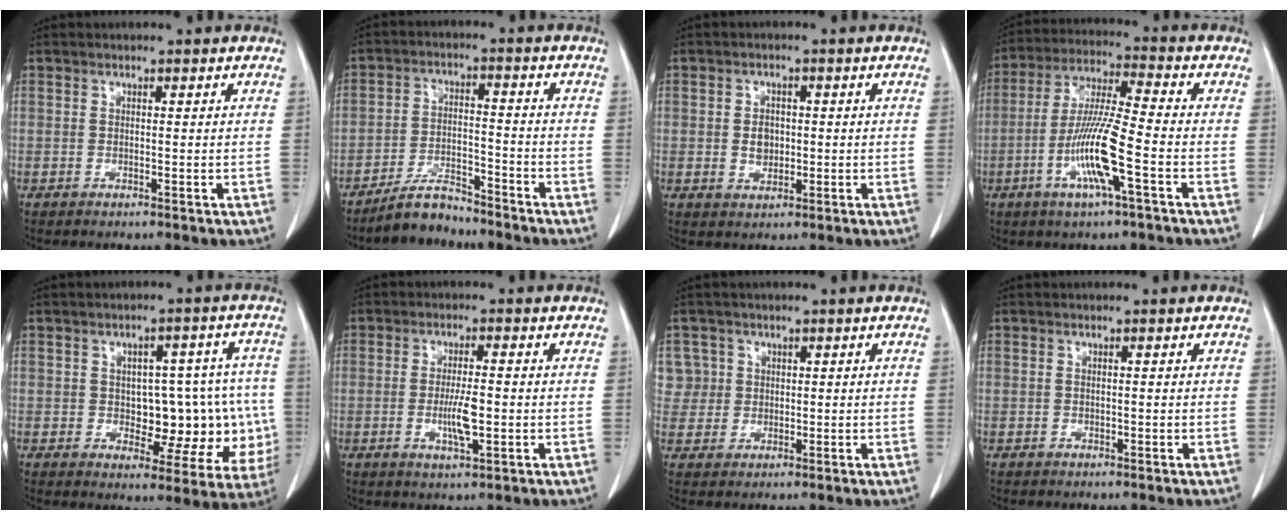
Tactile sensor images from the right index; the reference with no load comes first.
{"total": 5.9, "force": [-5.4, 1.6, 1.6], "torque": [-0.029, -0.005, -0.098]}
{"total": 2.9, "force": [-0.1, 2.3, 1.8], "torque": [-0.030, 0.003, 0.004]}
{"total": 11.6, "force": [-3.9, 0.3, 10.9], "torque": [-0.220, -0.007, -0.079]}
{"total": 13.5, "force": [-1.5, 7.1, 11.4], "torque": [-0.122, 0.027, -0.003]}
{"total": 5.1, "force": [-0.9, 1.0, 4.9], "torque": [-0.094, -0.007, -0.014]}
{"total": 4.4, "force": [1.4, 4.2, -0.3], "torque": [0.025, 0.011, 0.028]}
{"total": 0.0}